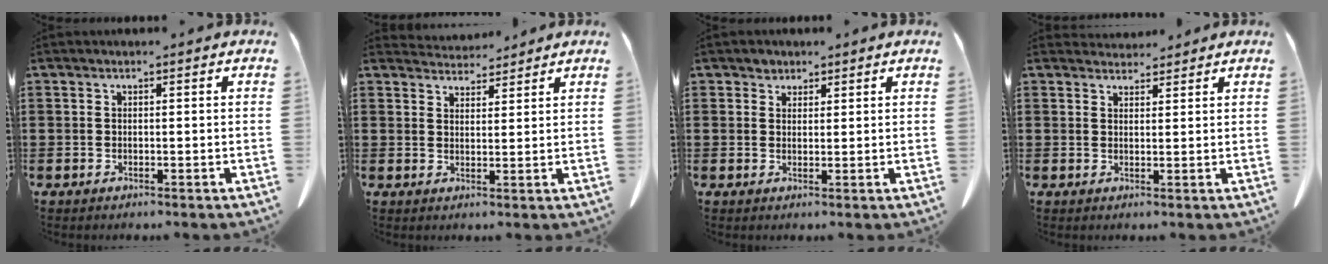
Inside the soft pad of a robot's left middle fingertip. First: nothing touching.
{"total": 3.8, "force": [3.8, 0.7, 0.4], "torque": [-0.009, -0.015, 0.070]}
{"total": 1.7, "force": [1.3, 1.0, 0.1], "torque": [0.001, 0.002, 0.024]}
{"total": 2.5, "force": [2.4, 0.6, 0.0], "torque": [0.001, -0.008, 0.044]}